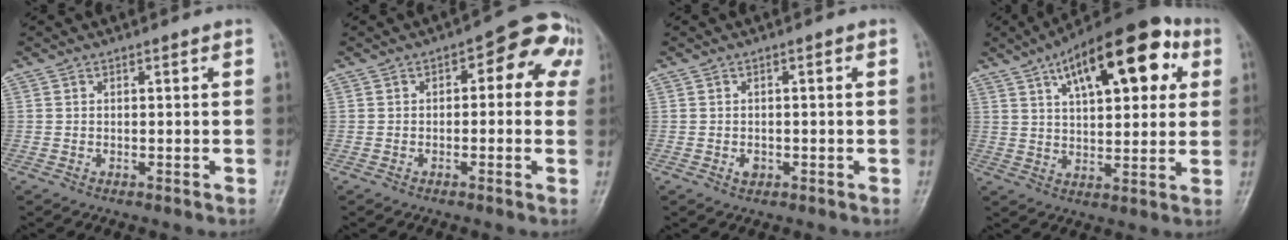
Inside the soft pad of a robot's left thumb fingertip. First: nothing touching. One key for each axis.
{"total": 8.7, "fx": 1.8, "fy": 5.0, "fz": 6.9, "tx": -0.038, "ty": 0.031, "tz": 0.007}
{"total": 1.5, "fx": -0.7, "fy": 1.2, "fz": 0.8, "tx": -0.004, "ty": 0.003, "tz": -0.012}
{"total": 20.1, "fx": 8.3, "fy": 8.8, "fz": 16.1, "tx": -0.212, "ty": 0.005, "tz": 0.123}